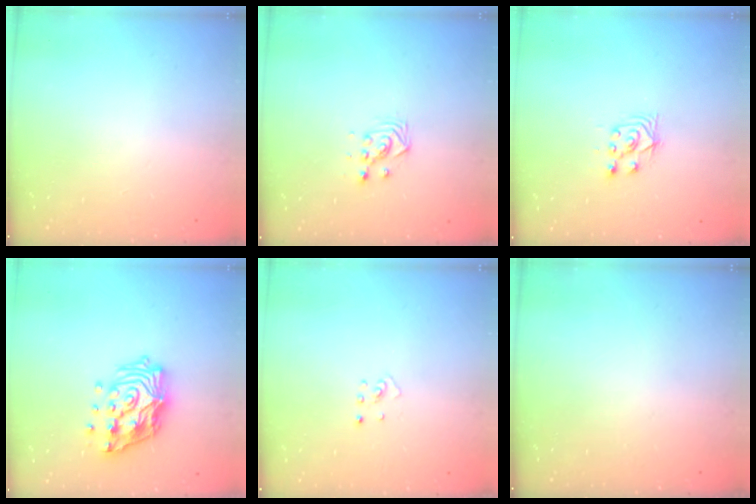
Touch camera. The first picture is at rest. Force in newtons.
{"total": 3.7, "press": 3.7, "slide": 0.2}
{"total": 4.4, "press": 4.2, "slide": 1.0}
{"total": 16.1, "press": 16.0, "slide": 2.3}
{"total": 2.5, "press": 2.4, "slide": 0.5}
{"total": 0.0}